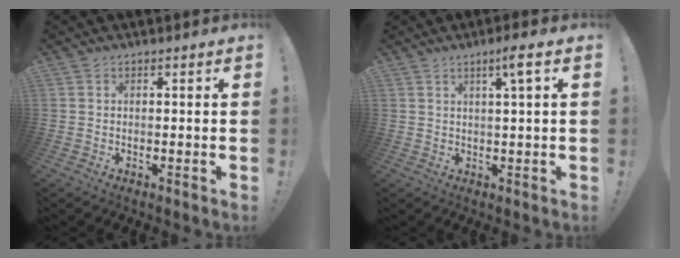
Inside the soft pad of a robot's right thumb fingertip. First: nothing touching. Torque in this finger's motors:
{"motor_torque": [0.09, -0.08, -0.13, -0.13, 0.12]}